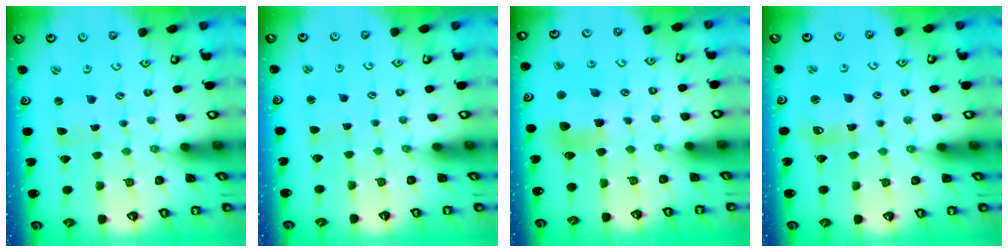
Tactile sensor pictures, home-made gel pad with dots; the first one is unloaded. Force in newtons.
{"total": 1.2, "press": 1.2, "slide": 0.2}
{"total": 6.5, "press": 6.5, "slide": 0.2}
{"total": 7.6, "press": 7.4, "slide": 1.5}